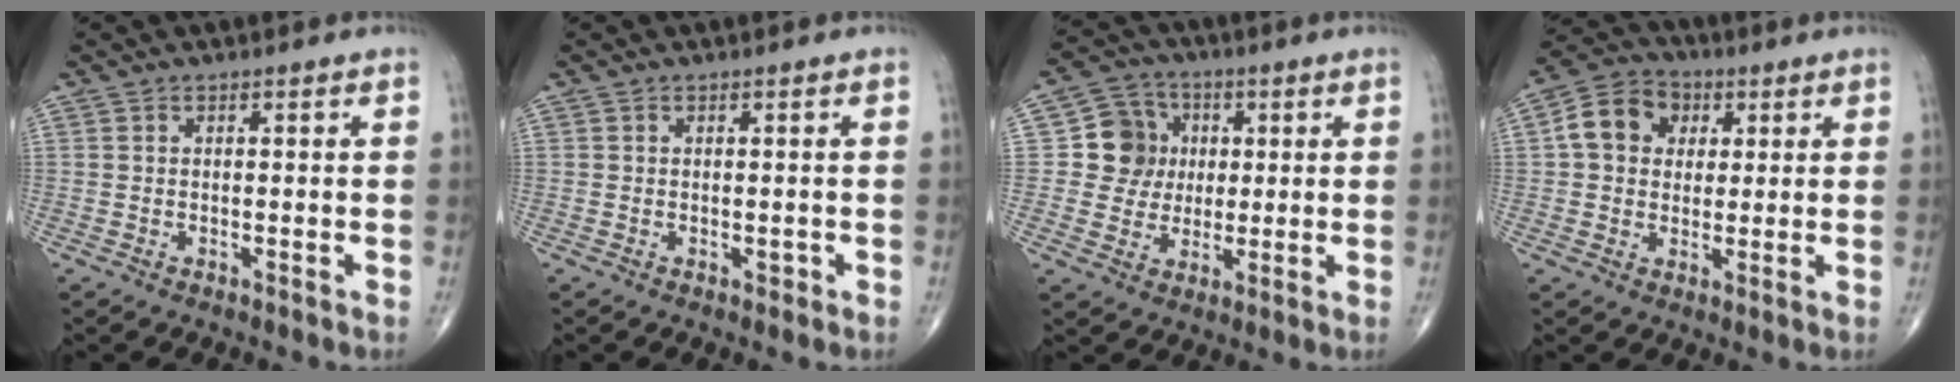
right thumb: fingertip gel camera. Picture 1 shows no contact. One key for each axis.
{"total": 0.8, "fx": -0.3, "fy": 0.6, "fz": 0.5, "tx": 0.003, "ty": 0.001, "tz": -0.005}
{"total": 9.0, "fx": 1.1, "fy": 8.5, "fz": 2.7, "tx": -0.005, "ty": 0.008, "tz": 0.014}
{"total": 9.4, "fx": 2.1, "fy": 7.7, "fz": 4.9, "tx": -0.063, "ty": 0.010, "tz": 0.024}